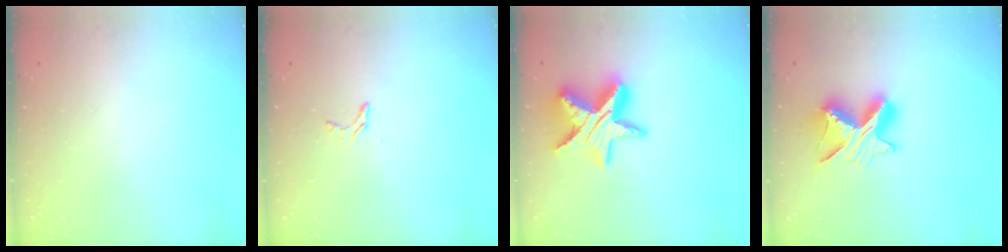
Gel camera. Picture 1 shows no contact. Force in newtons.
{"total": 3.8, "press": 3.8, "slide": 0.3}
{"total": 16.4, "press": 16.4, "slide": 0.9}
{"total": 12.0, "press": 11.9, "slide": 1.4}